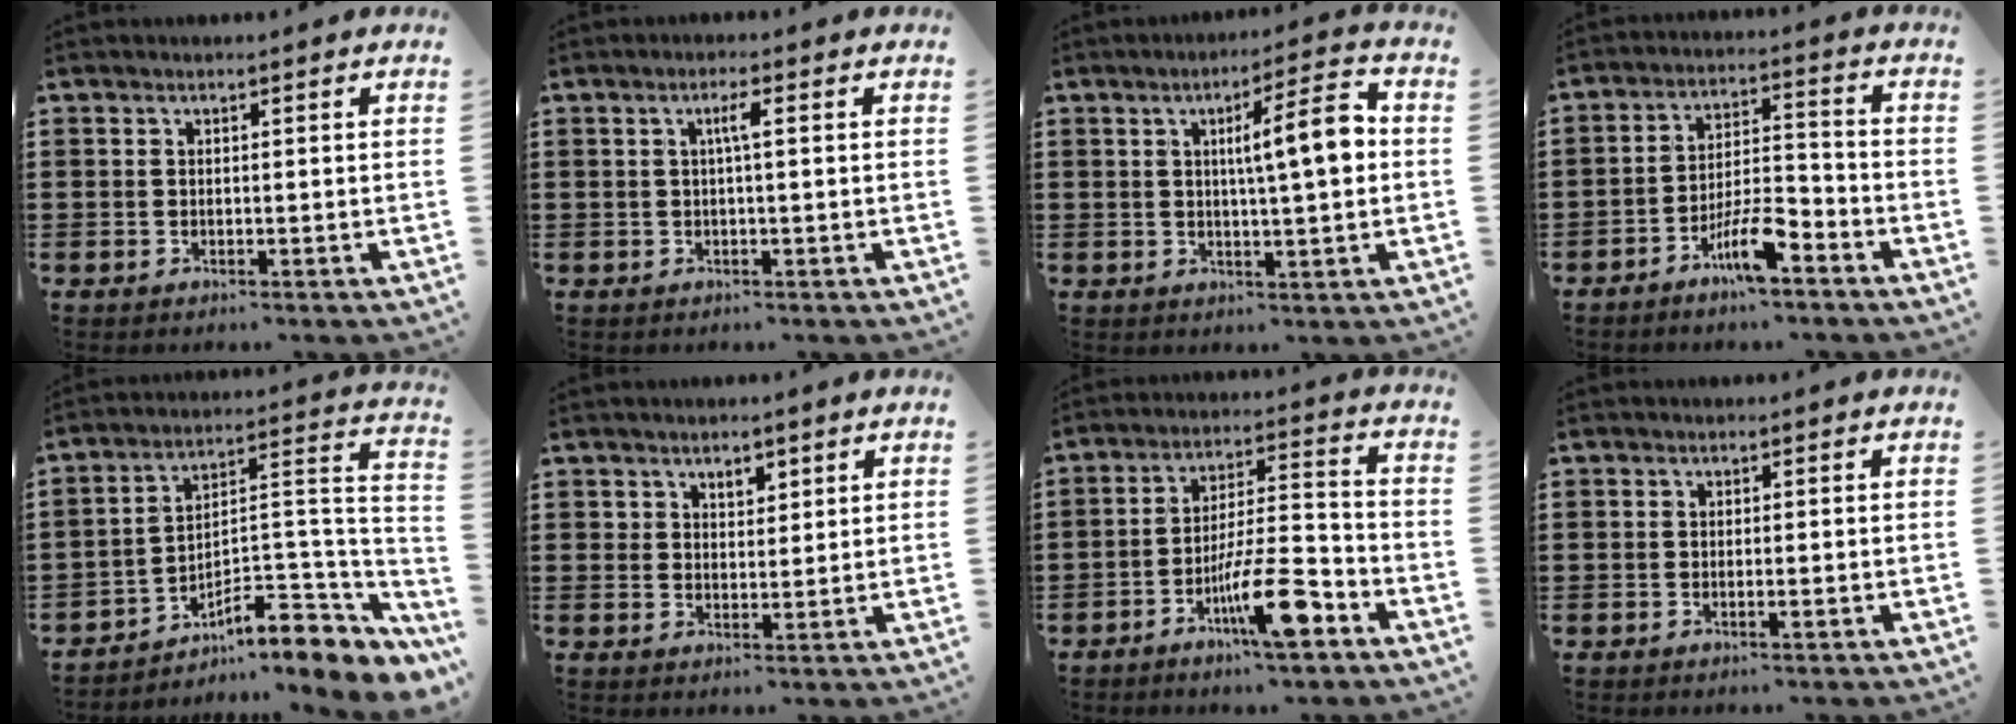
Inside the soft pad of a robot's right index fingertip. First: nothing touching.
{"total": 2.3, "force": [0.3, 0.1, 2.3], "torque": [-0.043, 0.002, 0.002]}
{"total": 8.1, "force": [1.2, 0.9, 8.0], "torque": [-0.125, -0.010, 0.010]}
{"total": 7.5, "force": [-4.9, 2.0, 5.3], "torque": [-0.103, 0.007, -0.090]}
{"total": 8.5, "force": [-5.8, 3.1, 5.3], "torque": [-0.070, 0.000, -0.108]}
{"total": 2.5, "force": [2.0, 1.6, 0.3], "torque": [-0.013, 0.009, 0.037]}
{"total": 12.1, "force": [-6.3, 2.9, 9.9], "torque": [-0.171, 0.017, -0.107]}
{"total": 0.6, "force": [-0.4, -0.1, 0.5], "torque": [-0.006, -0.006, -0.006]}